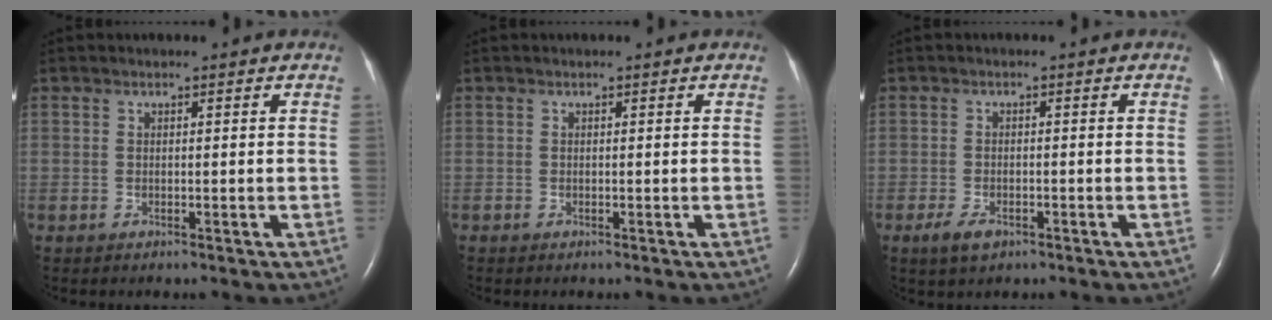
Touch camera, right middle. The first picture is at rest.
{"total": 0.0}
{"total": 3.1, "force": [-1.8, 1.5, 2.1], "torque": [-0.049, -0.004, -0.028]}